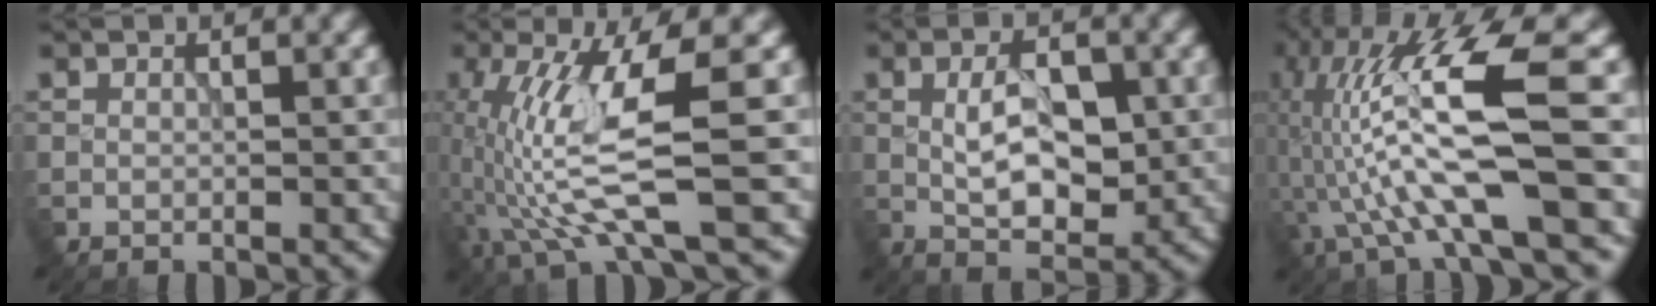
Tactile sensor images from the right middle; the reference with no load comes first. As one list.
[{"total": 8.2, "force": [-1.8, 1.2, 7.9], "torque": [-0.168, -0.001, -0.032]}, {"total": 5.4, "force": [-0.1, 2.7, 4.7], "torque": [-0.079, 0.000, -0.002]}, {"total": 11.4, "force": [-1.9, 1.8, 11.1], "torque": [-0.222, 0.022, -0.030]}]